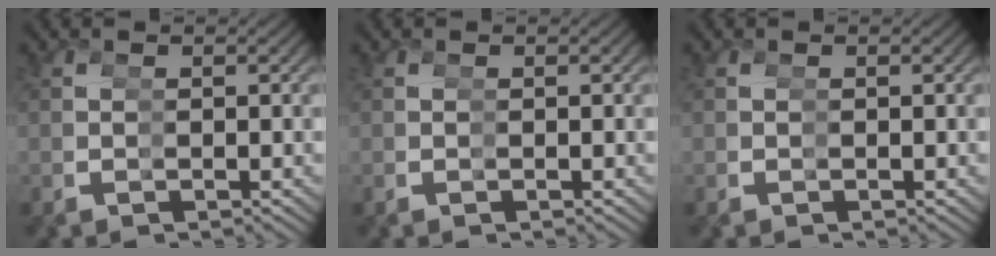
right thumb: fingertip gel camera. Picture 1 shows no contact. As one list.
[{"total": 0.0}, {"total": 0.0}]